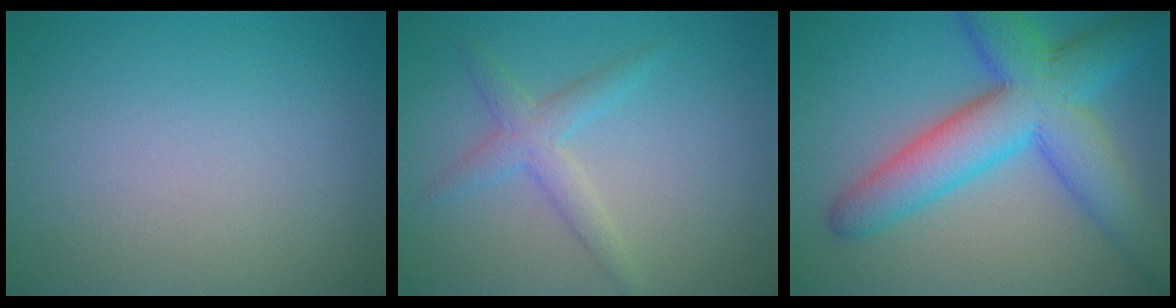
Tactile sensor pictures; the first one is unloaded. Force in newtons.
{"total": 2.5, "press": 2.5, "slide": 0.2}
{"total": 9.5, "press": 9.5, "slide": 0.2}